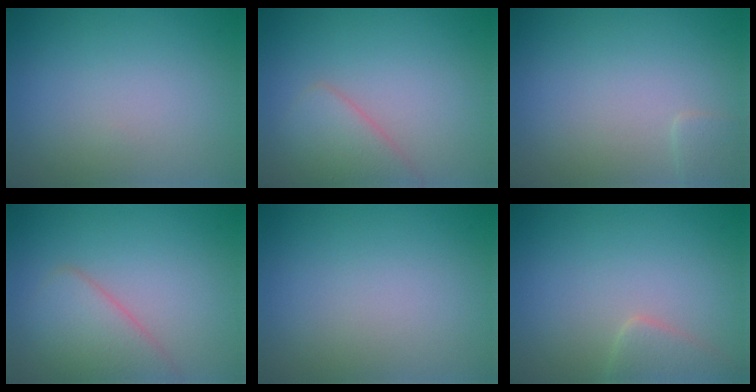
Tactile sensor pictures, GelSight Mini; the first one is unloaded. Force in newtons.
{"total": 2.9, "press": 2.9, "slide": 0.1}
{"total": 0.8, "press": 0.8, "slide": 0.1}
{"total": 3.8, "press": 3.8, "slide": 0.2}
{"total": 0.0}
{"total": 2.3, "press": 2.3, "slide": 0.1}